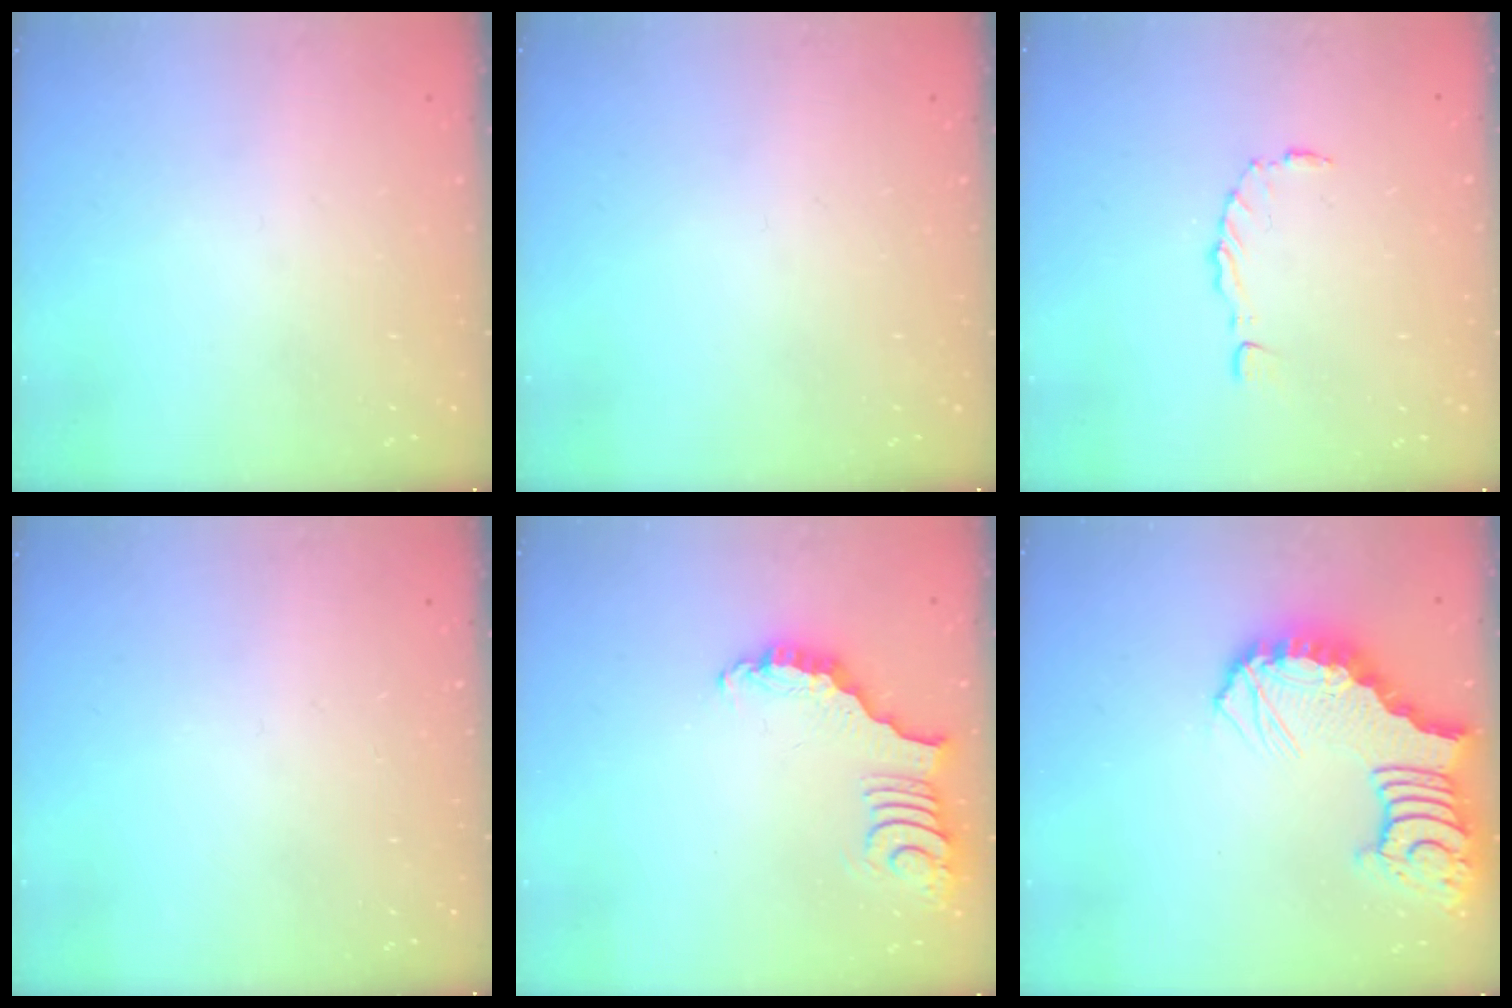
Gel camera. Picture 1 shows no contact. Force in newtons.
{"total": 0.0}
{"total": 1.5, "press": 1.4, "slide": 0.3}
{"total": 0.0}
{"total": 3.6, "press": 3.5, "slide": 0.7}
{"total": 10.7, "press": 10.7, "slide": 1.3}